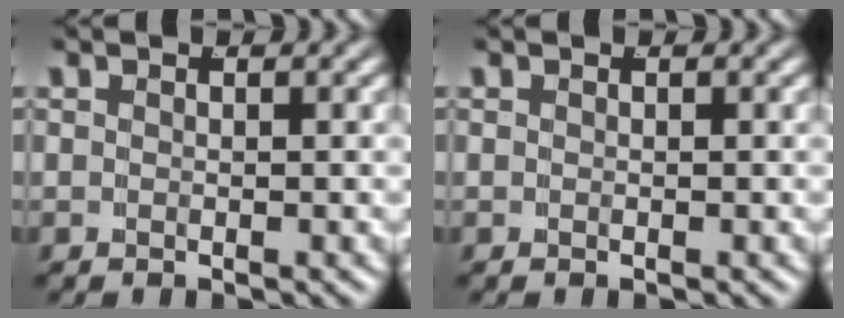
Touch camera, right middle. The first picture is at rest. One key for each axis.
{"total": 0.0}